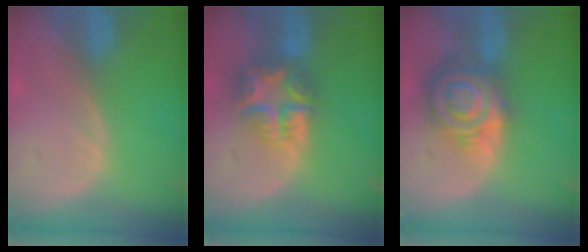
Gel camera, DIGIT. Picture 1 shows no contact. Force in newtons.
{"total": 7.9, "press": 6.8, "slide": 4.0}
{"total": 9.1, "press": 9.0, "slide": 0.5}